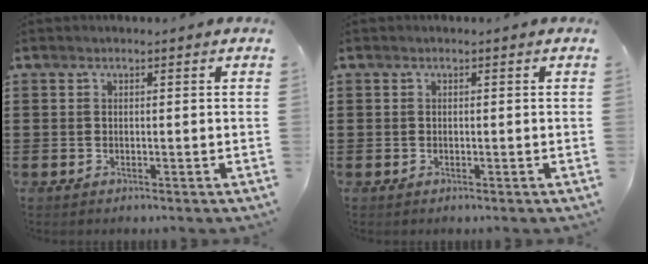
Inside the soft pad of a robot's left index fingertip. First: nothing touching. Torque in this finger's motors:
{"motor_torque": [-0.24, 0.07, -0.01, -0.01]}